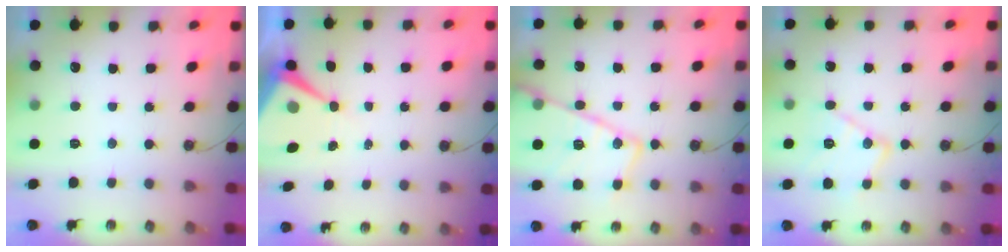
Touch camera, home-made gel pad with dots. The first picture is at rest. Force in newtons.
{"total": 8.2, "press": 8.2, "slide": 0.6}
{"total": 20.5, "press": 20.4, "slide": 1.9}
{"total": 12.8, "press": 12.8, "slide": 0.9}